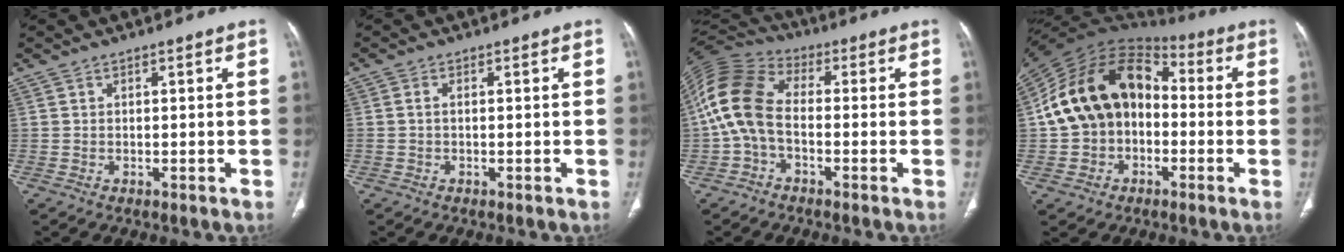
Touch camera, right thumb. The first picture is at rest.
{"total": 1.0, "force": [0.0, 0.5, 0.9], "torque": [-0.020, 0.001, -0.004]}
{"total": 12.2, "force": [-1.3, 7.8, 9.4], "torque": [-0.196, 0.033, -0.036]}
{"total": 18.1, "force": [-0.5, 13.5, 11.9], "torque": [-0.196, 0.045, -0.019]}